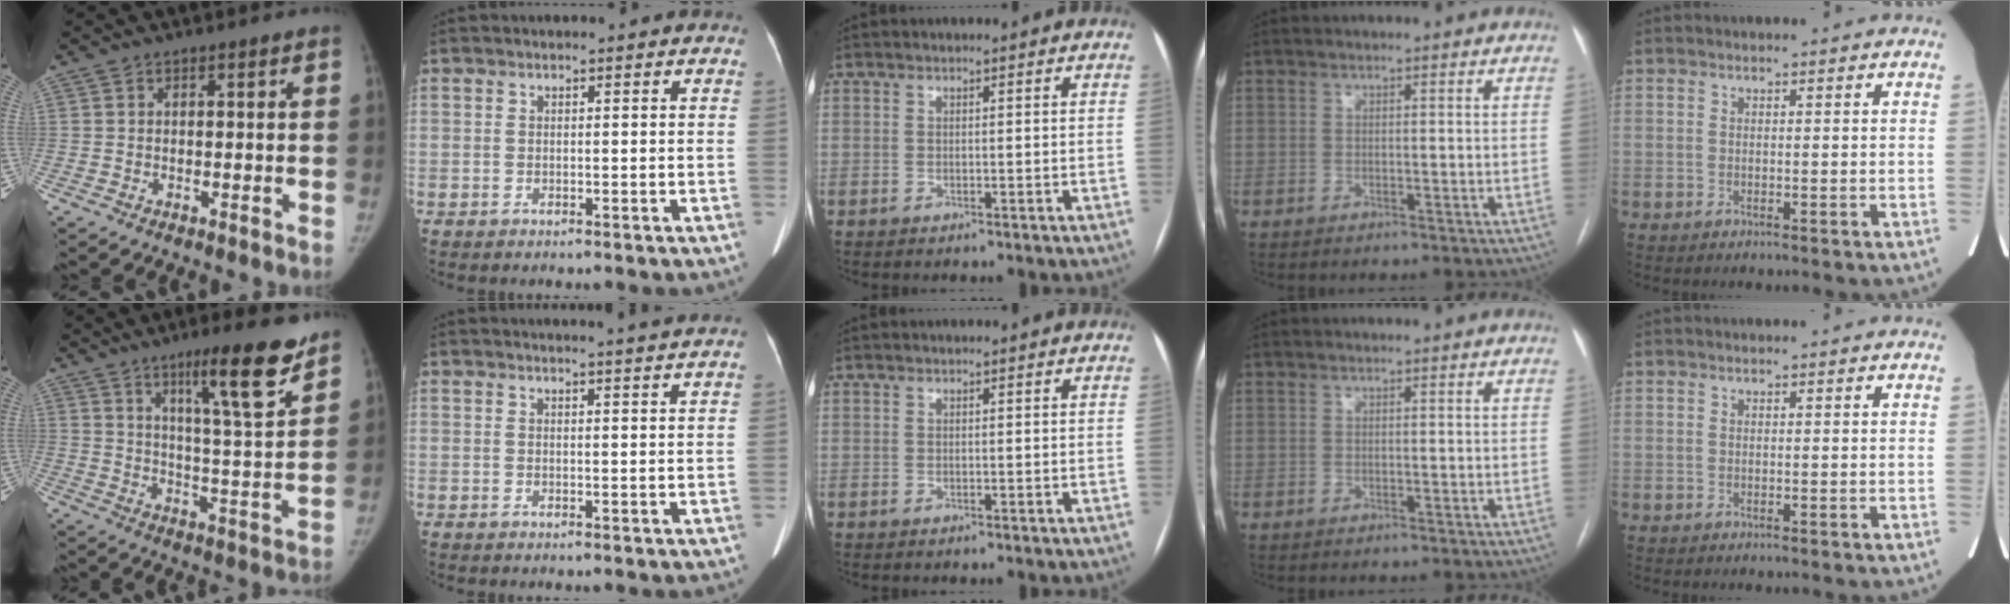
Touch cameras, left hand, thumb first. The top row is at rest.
{"thumb": {"total": 14.5, "force": [9.5, 1.8, 10.8], "torque": [-0.147, -0.064, 0.150]}, "index": {"total": 4.6, "force": [4.2, -1.0, 1.6], "torque": [-0.020, 0.001, 0.040]}}